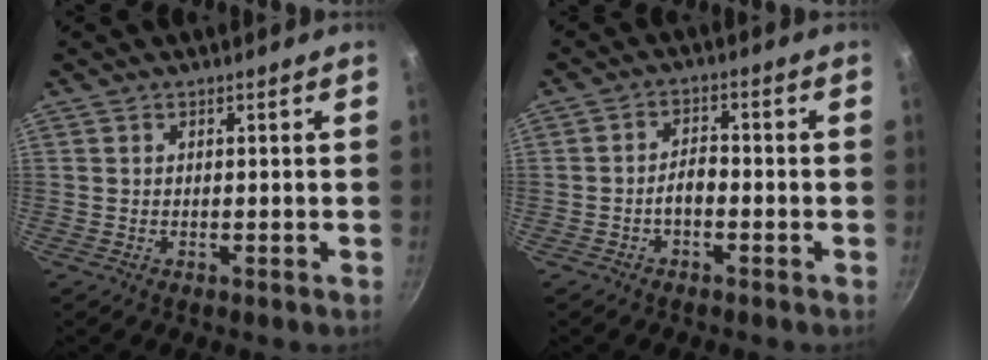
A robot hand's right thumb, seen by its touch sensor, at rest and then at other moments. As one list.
[{"total": 3.3, "force": [-1.5, 1.7, 2.4], "torque": [-0.032, 0.023, -0.029]}]